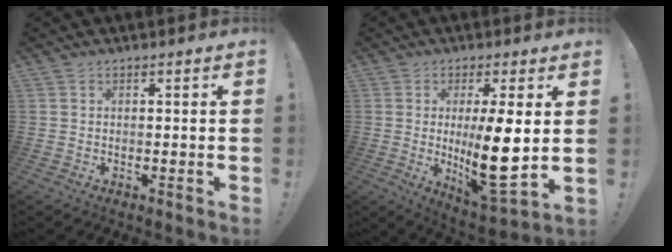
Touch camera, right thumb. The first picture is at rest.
{"total": 14.6, "force": [0.8, 4.2, 14.0], "torque": [-0.212, -0.027, 0.015]}